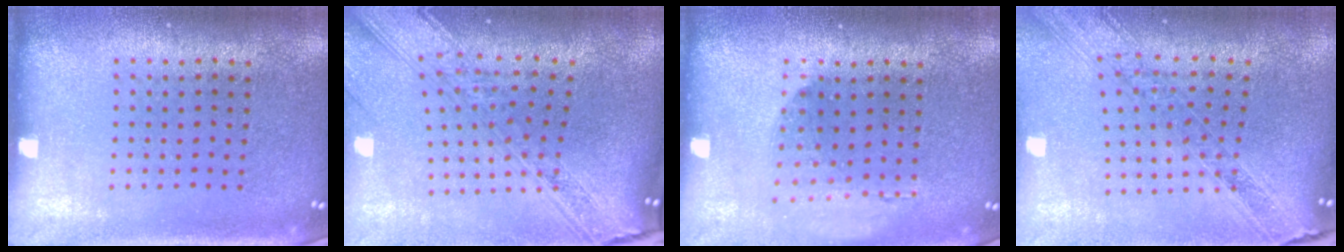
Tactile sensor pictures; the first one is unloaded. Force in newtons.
{"total": 3.8, "press": 2.8, "slide": 2.6}
{"total": 1.2, "press": 1.2, "slide": 0.0}
{"total": 1.6, "press": 1.5, "slide": 0.6}